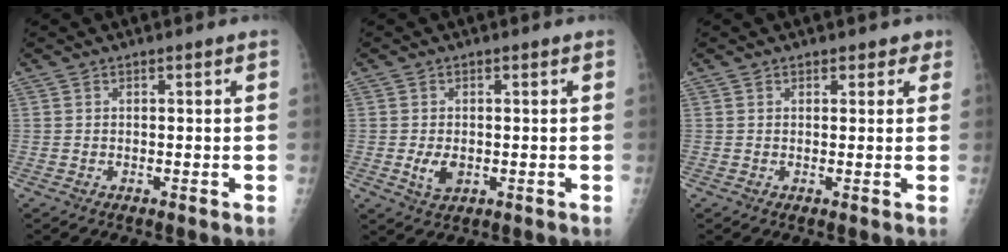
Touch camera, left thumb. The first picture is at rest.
{"total": 3.6, "force": [-0.6, 2.4, 2.7], "torque": [-0.047, -0.004, -0.004]}
{"total": 2.1, "force": [1.4, 1.4, 0.5], "torque": [0.021, -0.004, 0.012]}